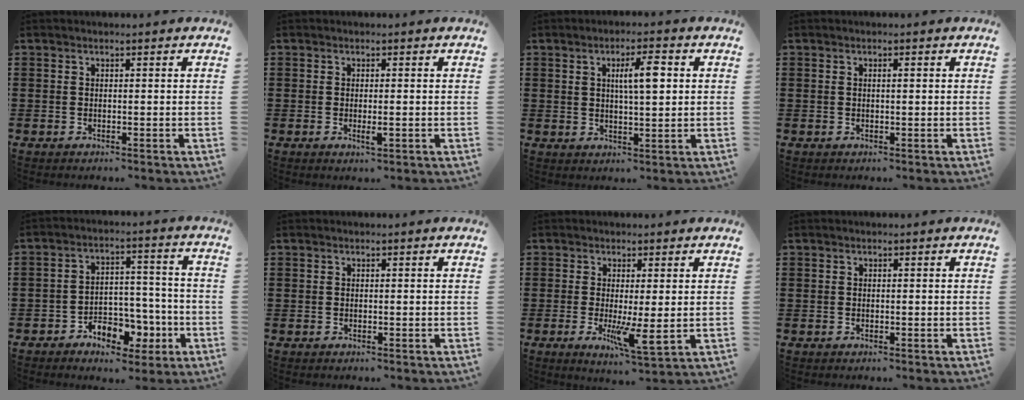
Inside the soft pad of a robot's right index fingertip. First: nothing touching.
{"total": 1.8, "force": [-0.5, 0.3, 1.7], "torque": [-0.037, -0.005, -0.010]}
{"total": 5.7, "force": [1.5, 1.5, 5.3], "torque": [-0.090, 0.003, 0.018]}
{"total": 1.0, "force": [0.1, 0.2, 1.0], "torque": [-0.018, 0.001, 0.002]}
{"total": 6.8, "force": [-3.7, 4.6, 3.4], "torque": [-0.040, 0.021, -0.067]}
{"total": 0.0}
{"total": 5.2, "force": [-0.6, 1.1, 5.1], "torque": [-0.084, -0.013, -0.007]}
{"total": 0.0}